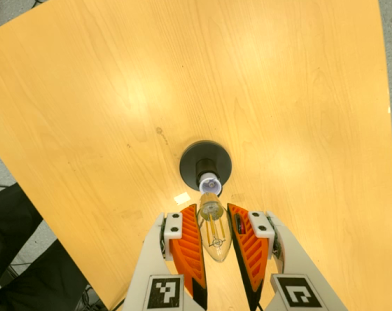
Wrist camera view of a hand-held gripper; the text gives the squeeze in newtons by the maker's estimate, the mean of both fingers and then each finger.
{"total": 13.7, "left": 14.9, "right": 12.5}